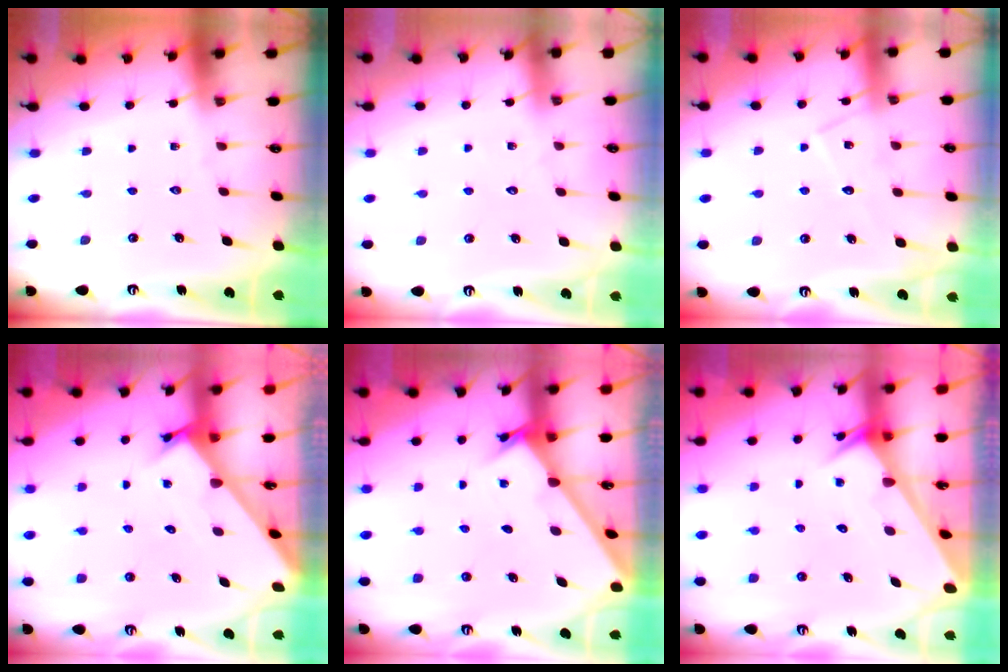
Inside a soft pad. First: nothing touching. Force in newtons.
{"total": 2.1, "press": 2.1, "slide": 0.3}
{"total": 9.4, "press": 9.4, "slide": 0.8}
{"total": 2.1, "press": 2.1, "slide": 0.2}
{"total": 2.0, "press": 2.0, "slide": 0.1}
{"total": 2.4, "press": 2.4, "slide": 0.1}